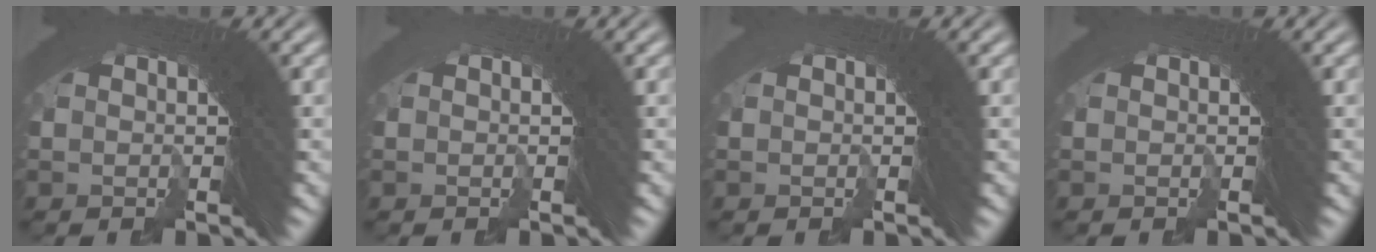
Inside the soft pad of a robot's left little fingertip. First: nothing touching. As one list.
[{"total": 1.5, "force": [-0.3, -1.0, -1.2], "torque": [0.020, -0.003, -0.003]}, {"total": 0.9, "force": [-0.3, -0.6, -0.7], "torque": [0.014, 0.000, -0.005]}, {"total": 0.0}]